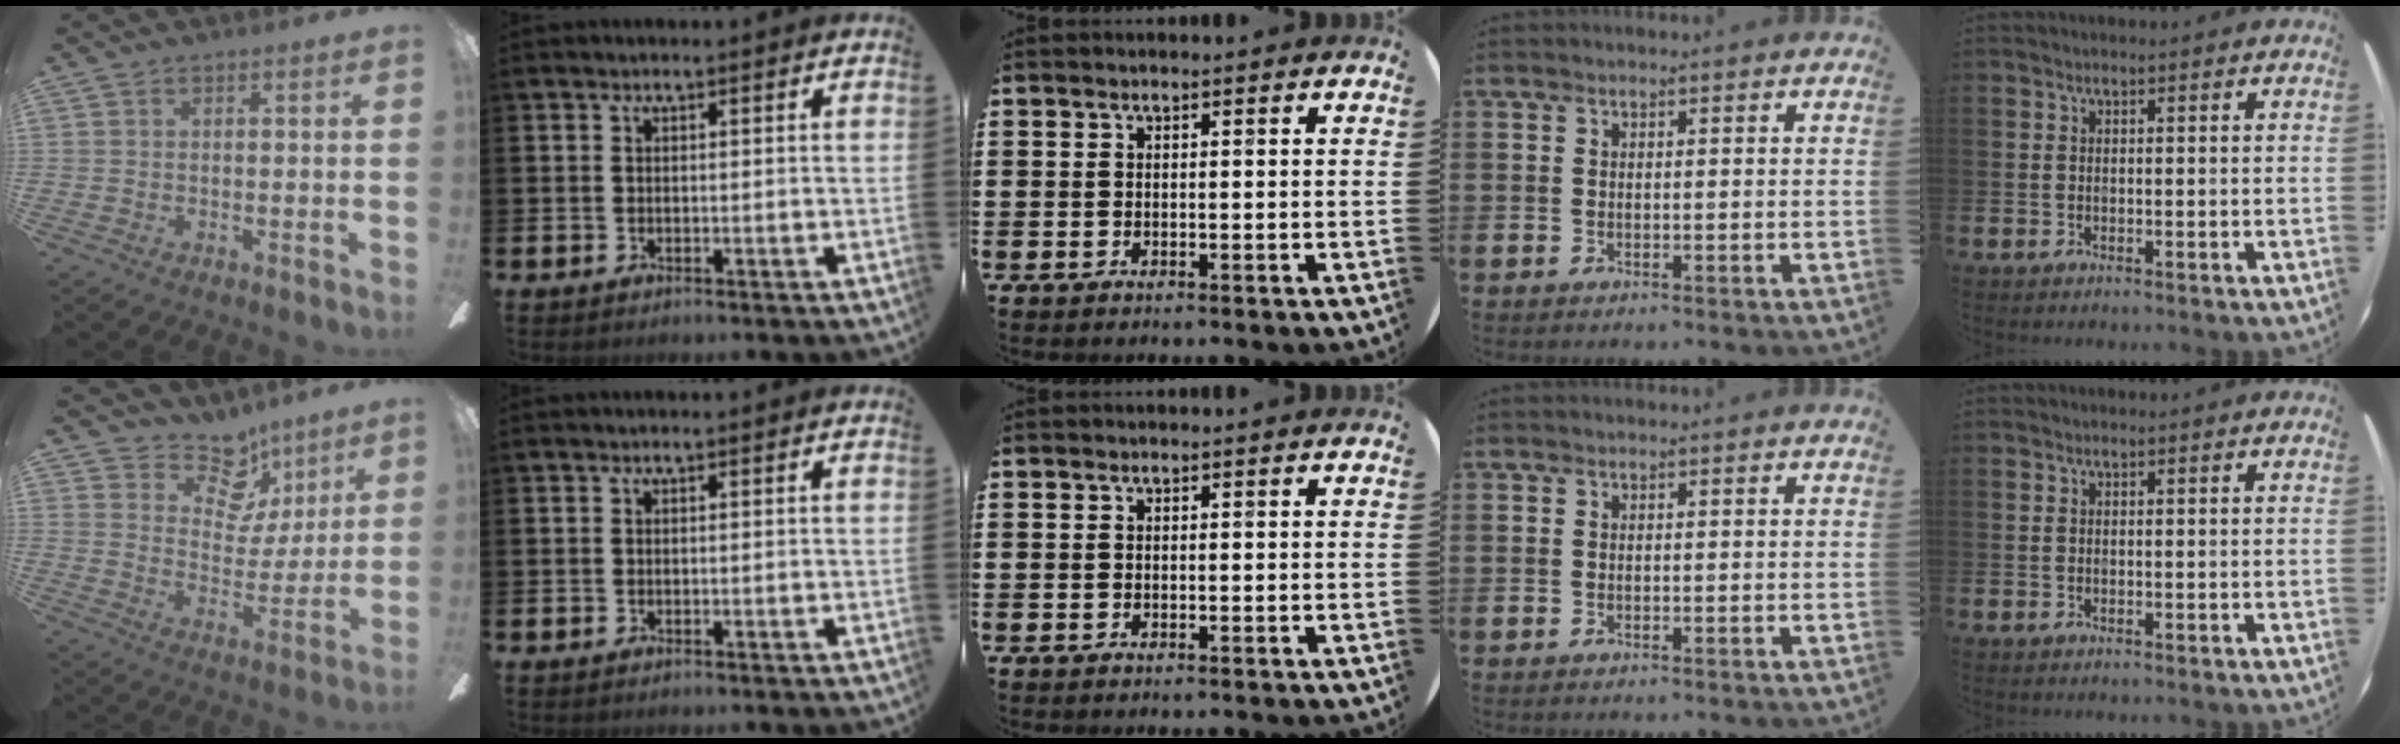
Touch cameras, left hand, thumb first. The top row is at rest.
{"thumb": {"total": 12.1, "force": [8.4, 7.6, 4.4], "torque": [-0.068, -0.059, 0.158]}}